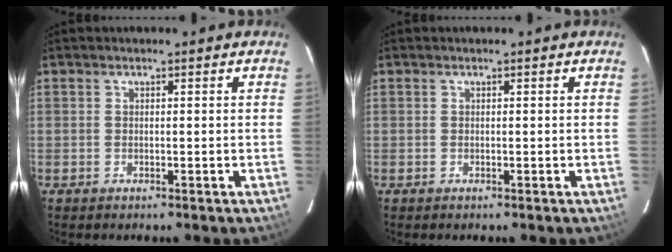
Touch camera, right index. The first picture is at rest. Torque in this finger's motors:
{"motor_torque": [-0.01, 0.01, 0.03, 0.00]}